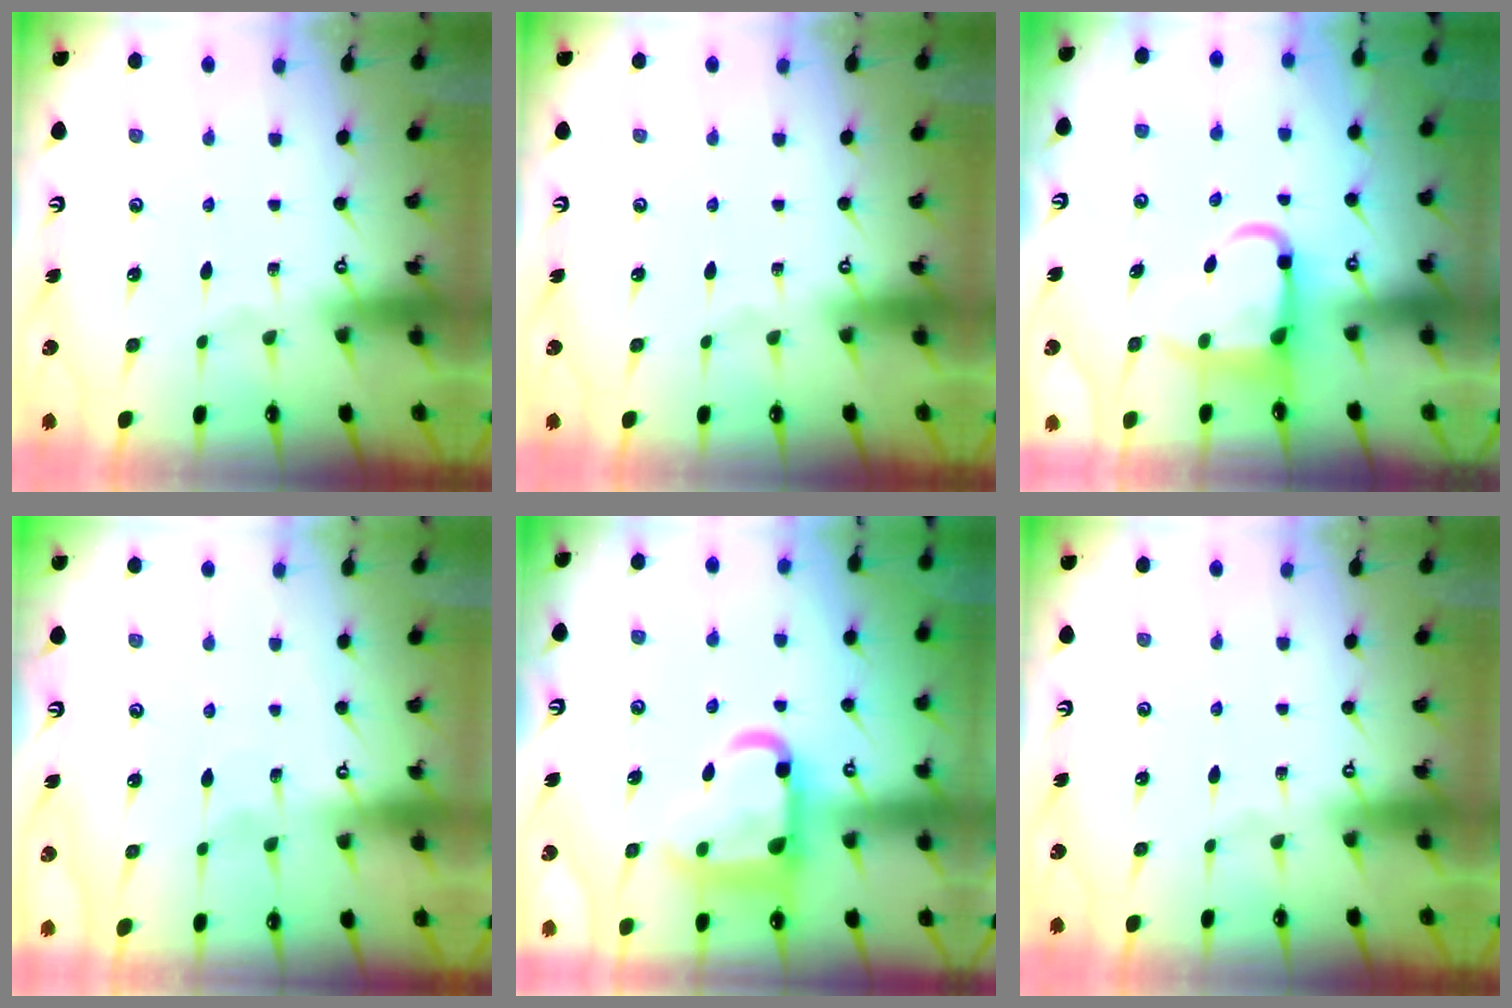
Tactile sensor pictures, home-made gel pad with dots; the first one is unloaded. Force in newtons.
{"total": 0.0}
{"total": 7.7, "press": 7.5, "slide": 1.5}
{"total": 5.5, "press": 5.4, "slide": 0.6}
{"total": 16.2, "press": 16.1, "slide": 1.8}
{"total": 0.0}